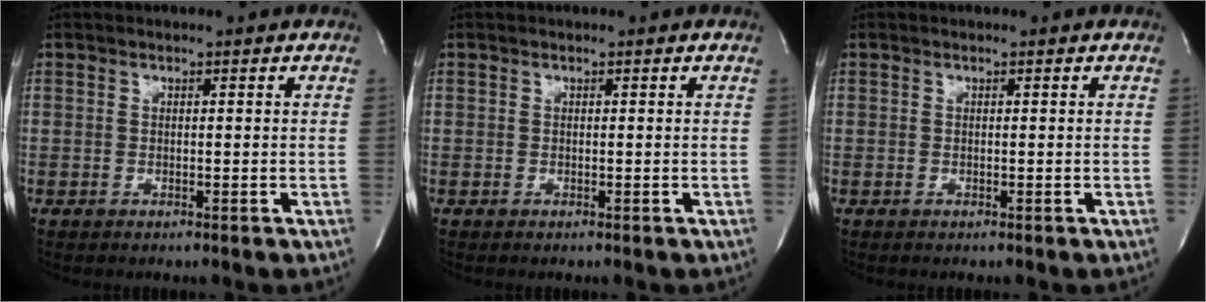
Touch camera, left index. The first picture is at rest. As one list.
[{"total": 0.0}, {"total": 0.0}]